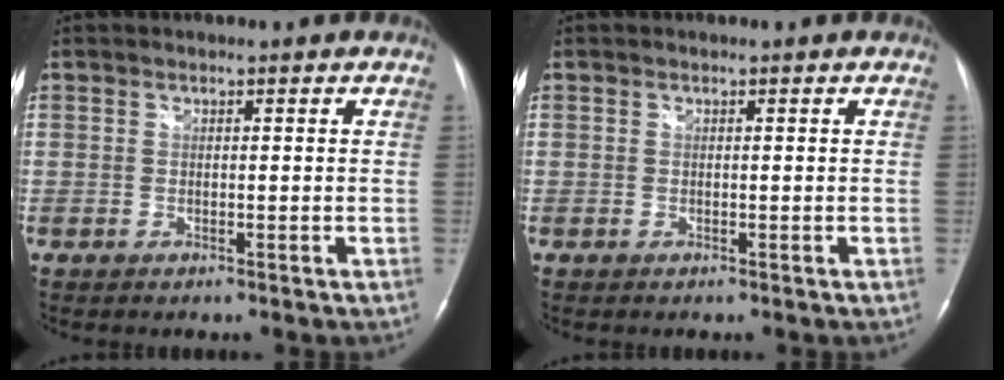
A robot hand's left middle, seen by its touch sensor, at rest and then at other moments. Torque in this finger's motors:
{"motor_torque": [0.00, 0.00, 0.00, 0.01]}